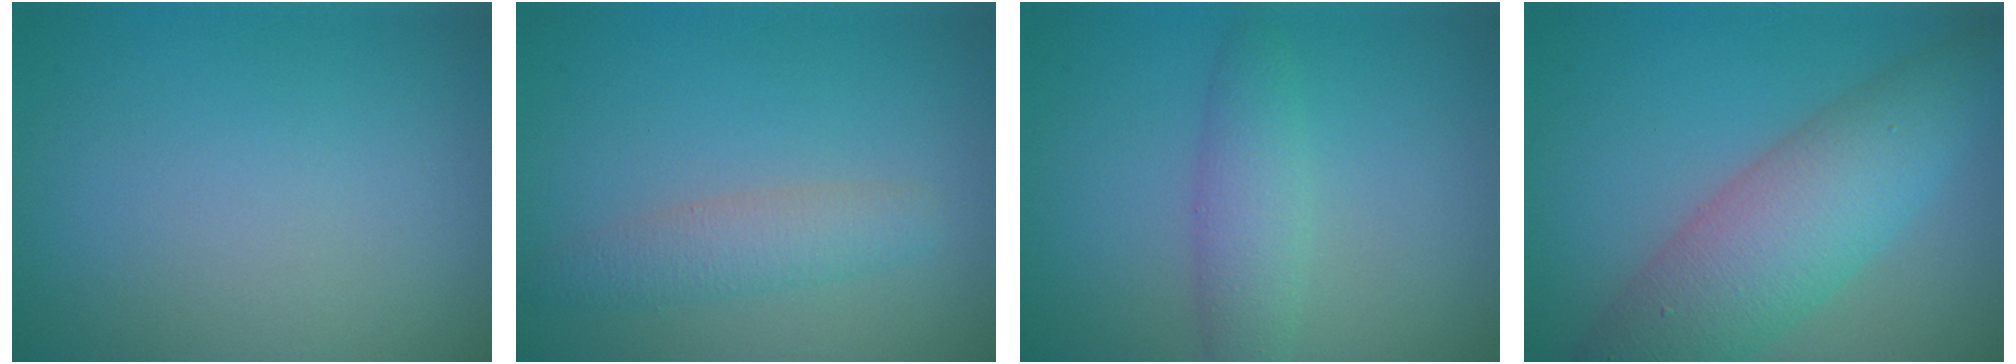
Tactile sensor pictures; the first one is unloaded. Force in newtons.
{"total": 2.5, "press": 2.5, "slide": 0.1}
{"total": 2.7, "press": 2.7, "slide": 0.1}
{"total": 7.5, "press": 7.5, "slide": 0.2}